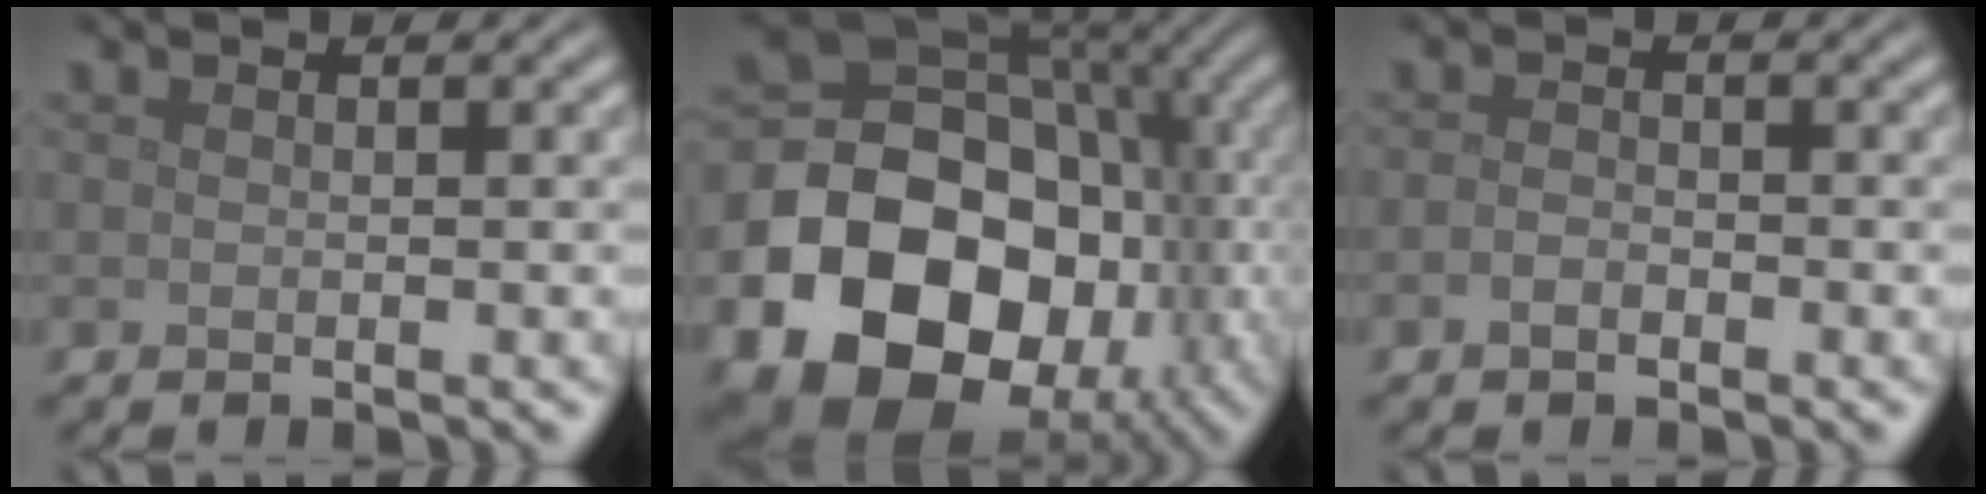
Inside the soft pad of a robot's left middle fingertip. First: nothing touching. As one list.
[{"total": 21.4, "force": [-6.8, 17.4, 10.4], "torque": [-0.163, -0.037, -0.125]}, {"total": 1.1, "force": [-0.7, 0.6, 0.7], "torque": [-0.015, 0.000, -0.015]}]